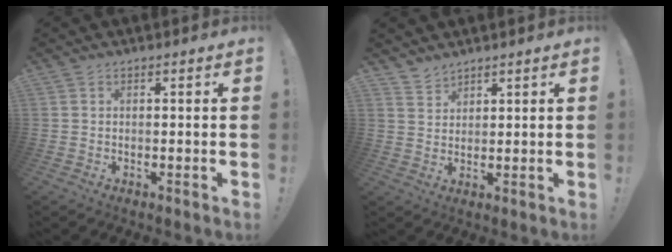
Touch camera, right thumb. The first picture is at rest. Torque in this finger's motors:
{"motor_torque": [-0.29, 0.29, -0.33, 0.30, 0.02]}